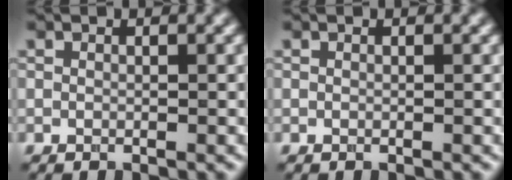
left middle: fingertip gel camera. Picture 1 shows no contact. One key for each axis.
{"total": 0.0}